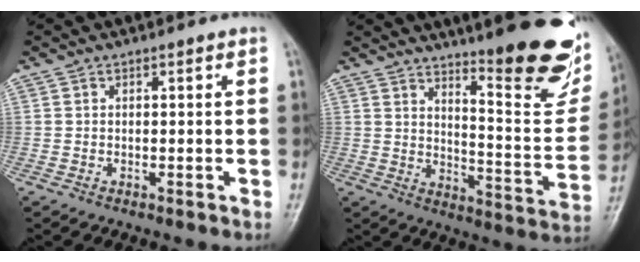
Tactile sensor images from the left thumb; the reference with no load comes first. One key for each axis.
{"total": 22.8, "fx": 15.0, "fy": 5.2, "fz": 16.4, "tx": -0.185, "ty": -0.097, "tz": 0.206}